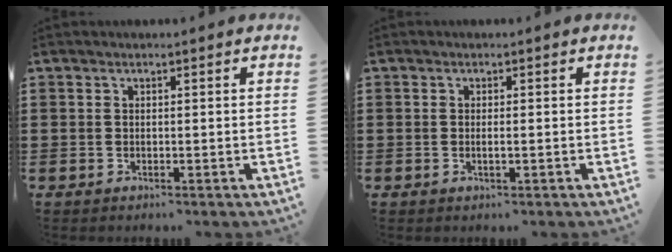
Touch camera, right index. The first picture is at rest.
{"total": 1.0, "force": [-0.2, 0.1, 0.9], "torque": [-0.017, -0.005, -0.002]}